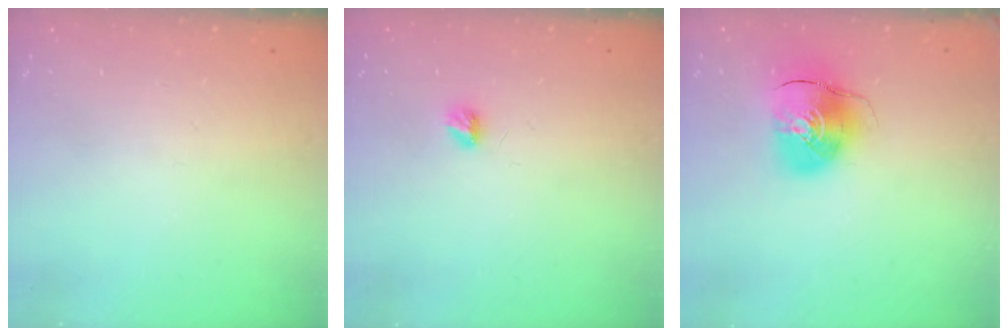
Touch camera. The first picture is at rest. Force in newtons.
{"total": 3.8, "press": 3.7, "slide": 0.5}
{"total": 11.3, "press": 11.2, "slide": 1.4}